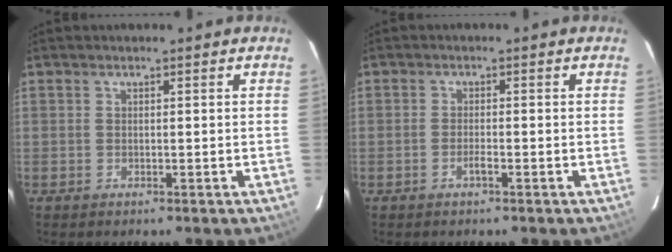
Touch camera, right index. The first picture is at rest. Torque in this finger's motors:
{"motor_torque": [0.37, -0.05, 0.12, 0.03]}